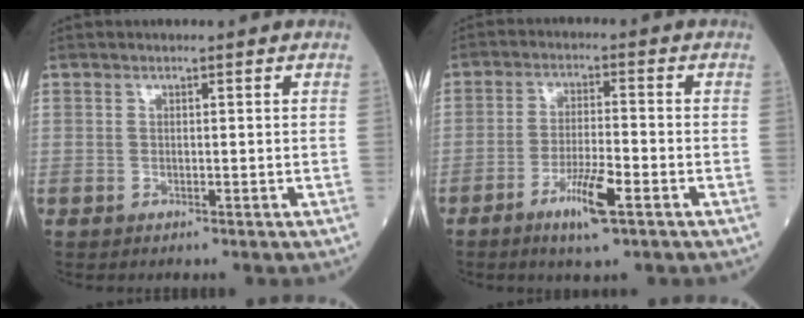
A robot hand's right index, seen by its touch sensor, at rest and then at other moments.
{"total": 6.8, "force": [-3.6, 0.7, 5.7], "torque": [-0.110, -0.009, -0.064]}